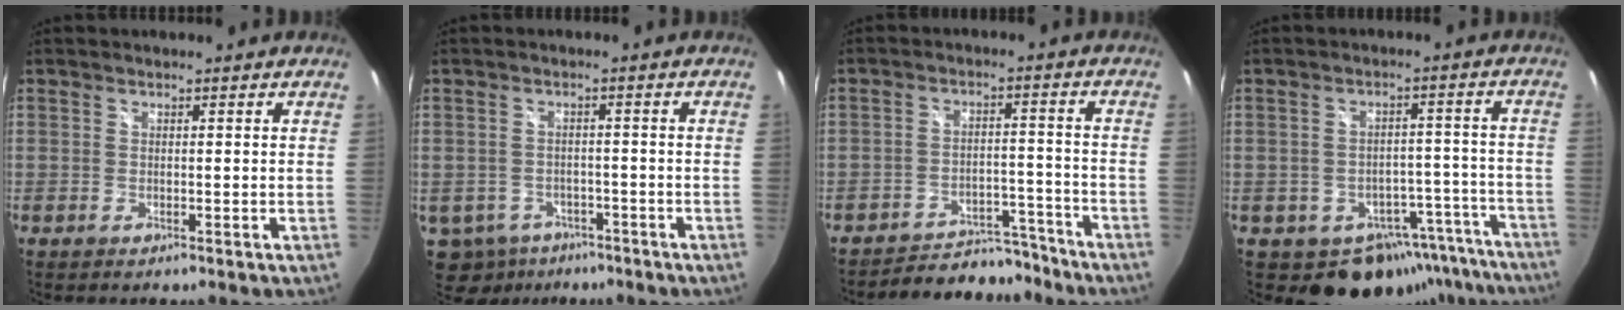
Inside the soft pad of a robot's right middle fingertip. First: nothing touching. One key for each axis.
{"total": 9.7, "fx": -5.6, "fy": 6.9, "fz": 3.8, "tx": -0.113, "ty": -0.017, "tz": -0.076}
{"total": 12.1, "fx": -11.5, "fy": 2.8, "fz": 2.4, "tx": -0.054, "ty": 0.019, "tz": -0.155}
{"total": 13.5, "fx": -10.6, "fy": 7.8, "fz": 3.2, "tx": -0.045, "ty": 0.039, "tz": -0.107}